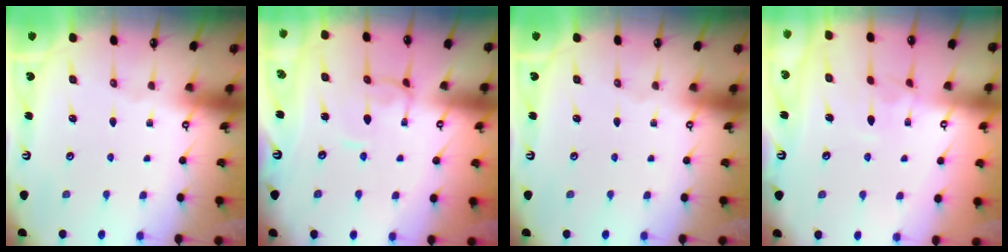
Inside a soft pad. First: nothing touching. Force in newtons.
{"total": 0.8, "press": 0.7, "slide": 0.3}
{"total": 0.0}
{"total": 2.2, "press": 2.2, "slide": 0.5}